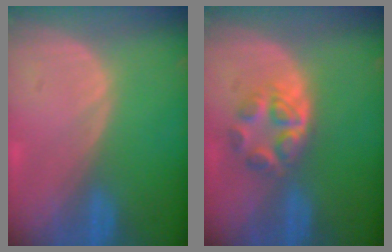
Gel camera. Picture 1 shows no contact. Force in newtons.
{"total": 5.0, "press": 4.8, "slide": 1.6}